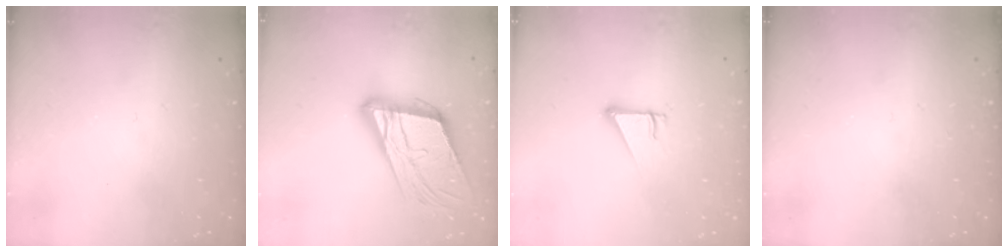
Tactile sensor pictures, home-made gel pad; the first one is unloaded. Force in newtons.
{"total": 18.4, "press": 18.1, "slide": 2.9}
{"total": 2.5, "press": 2.5, "slide": 0.2}
{"total": 0.0}